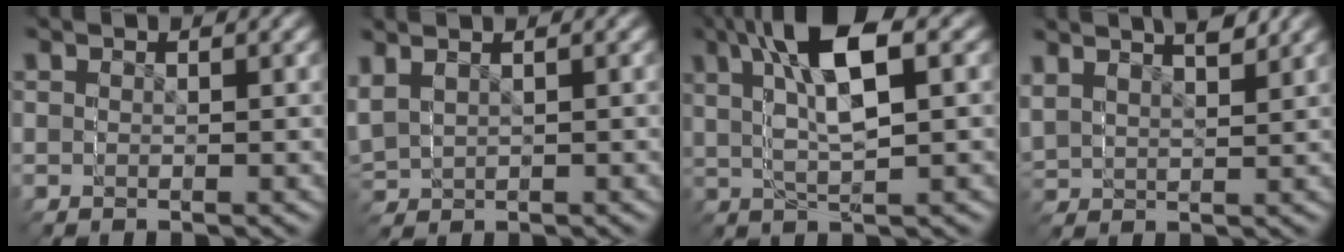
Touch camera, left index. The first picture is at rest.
{"total": 2.6, "force": [0.6, 2.5, 0.7], "torque": [-0.053, -0.011, 0.022]}
{"total": 5.5, "force": [3.7, 1.2, 3.9], "torque": [-0.087, 0.025, 0.046]}
{"total": 3.1, "force": [2.7, 1.2, -0.7], "torque": [-0.026, 0.002, 0.047]}